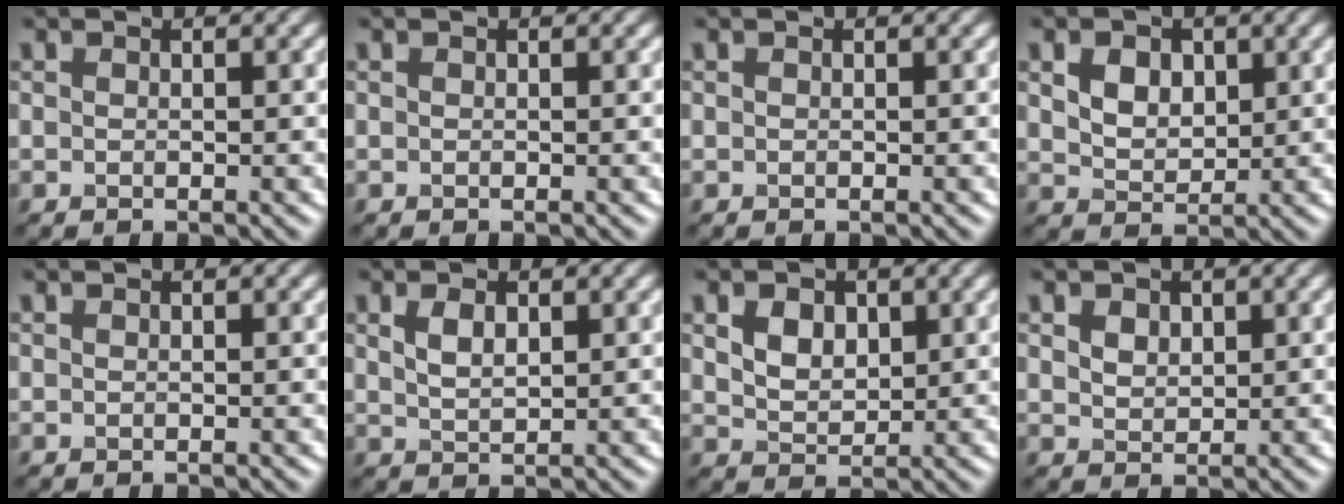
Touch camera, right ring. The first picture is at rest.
{"total": 0.0}
{"total": 0.0}
{"total": 3.2, "force": [1.2, 2.2, 1.9], "torque": [-0.035, -0.003, 0.015]}
{"total": 0.0}
{"total": 2.2, "force": [0.9, 1.1, 1.6], "torque": [-0.037, -0.001, 0.022]}
{"total": 2.8, "force": [1.1, 2.0, 1.7], "torque": [-0.036, -0.002, 0.022]}
{"total": 2.0, "force": [1.0, 1.4, 1.1], "torque": [-0.020, 0.005, 0.011]}